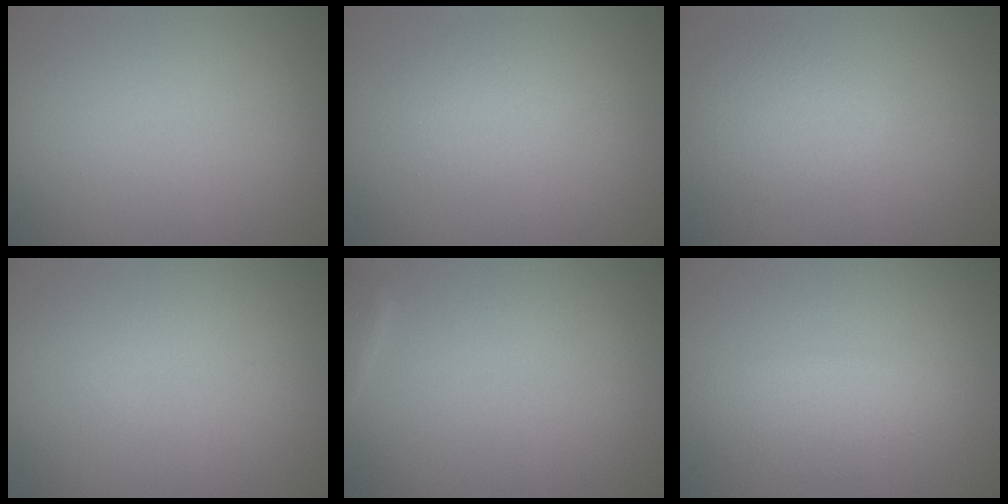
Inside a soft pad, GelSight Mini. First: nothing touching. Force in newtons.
{"total": 1.6, "press": 1.6, "slide": 0.1}
{"total": 2.6, "press": 2.5, "slide": 0.1}
{"total": 0.0}
{"total": 1.1, "press": 1.1, "slide": 0.1}
{"total": 2.4, "press": 2.4, "slide": 0.0}